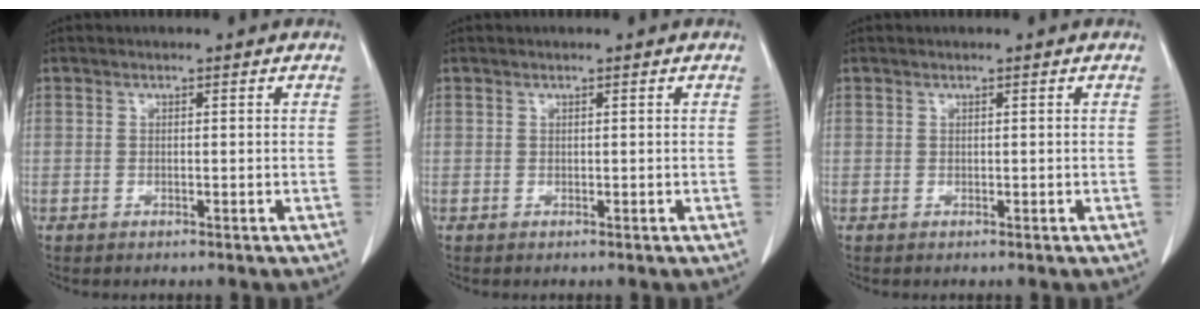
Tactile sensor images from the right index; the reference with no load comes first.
{"total": 0.0}
{"total": 0.0}